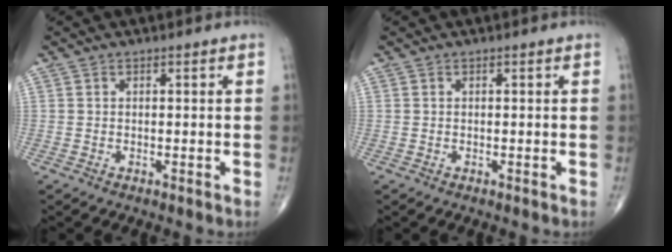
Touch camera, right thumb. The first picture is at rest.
{"total": 0.0}